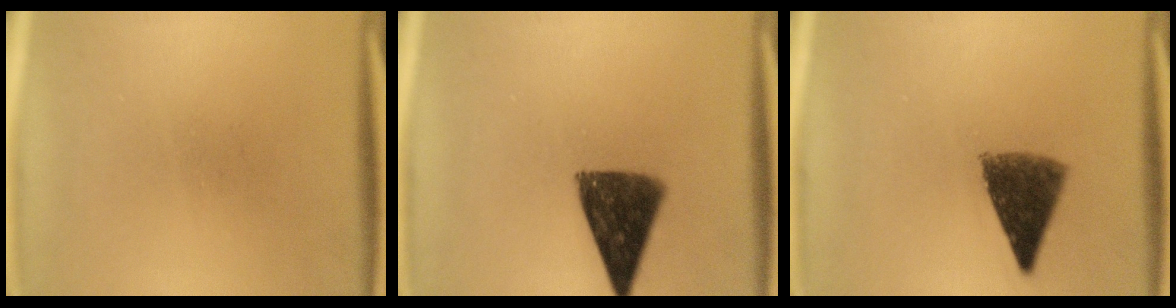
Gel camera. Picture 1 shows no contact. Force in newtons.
{"total": 10.9}
{"total": 8.2}